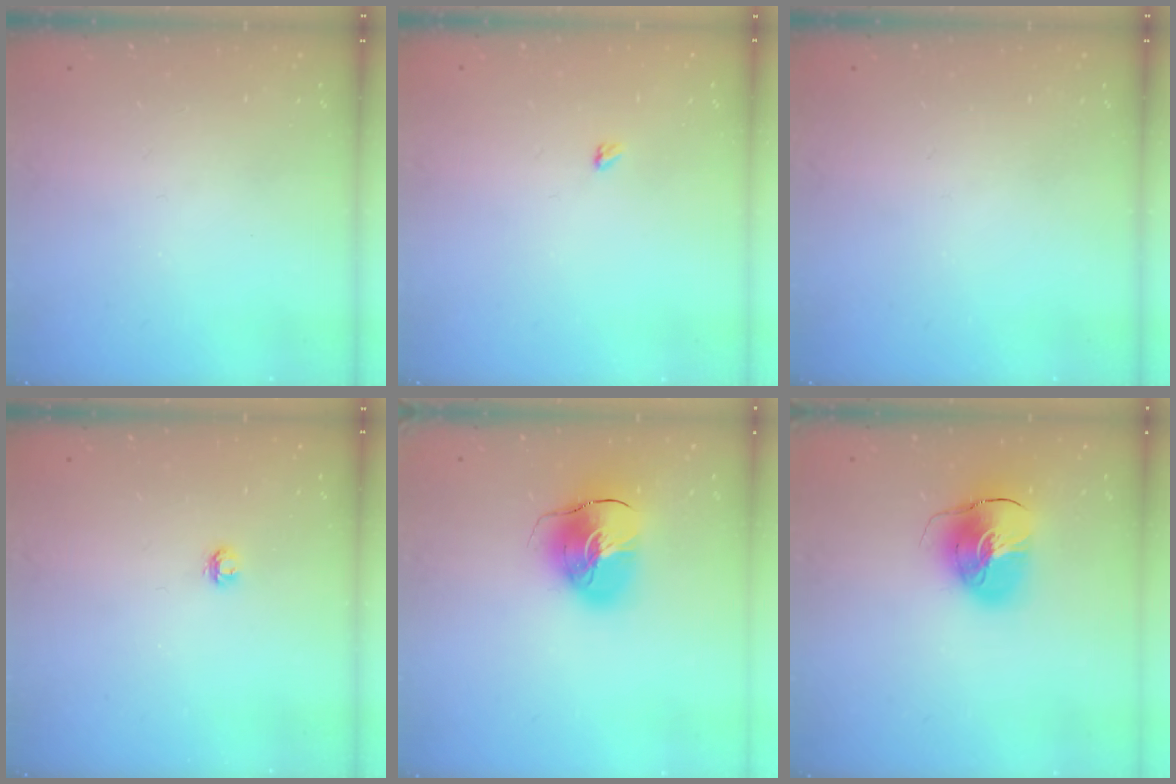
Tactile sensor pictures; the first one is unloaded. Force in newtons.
{"total": 2.4, "press": 2.4, "slide": 0.4}
{"total": 0.0}
{"total": 3.6, "press": 3.6, "slide": 0.3}
{"total": 13.9, "press": 13.8, "slide": 2.1}
{"total": 11.5, "press": 11.4, "slide": 1.5}